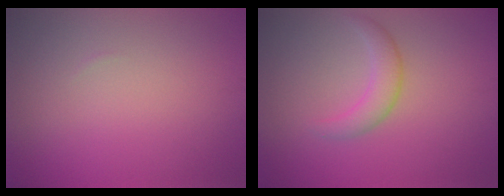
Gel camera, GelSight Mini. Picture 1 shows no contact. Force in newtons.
{"total": 2.4, "press": 2.4, "slide": 0.1}